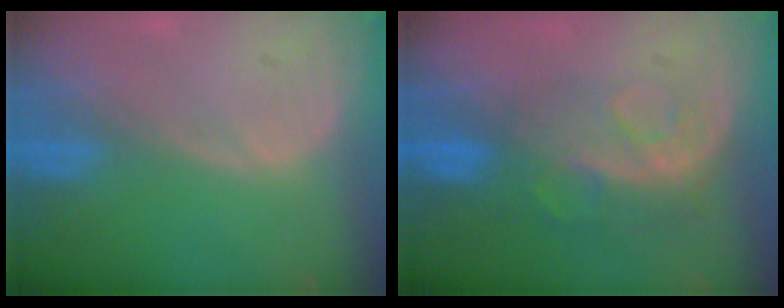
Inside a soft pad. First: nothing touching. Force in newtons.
{"total": 8.3, "press": 7.0, "slide": 4.5}